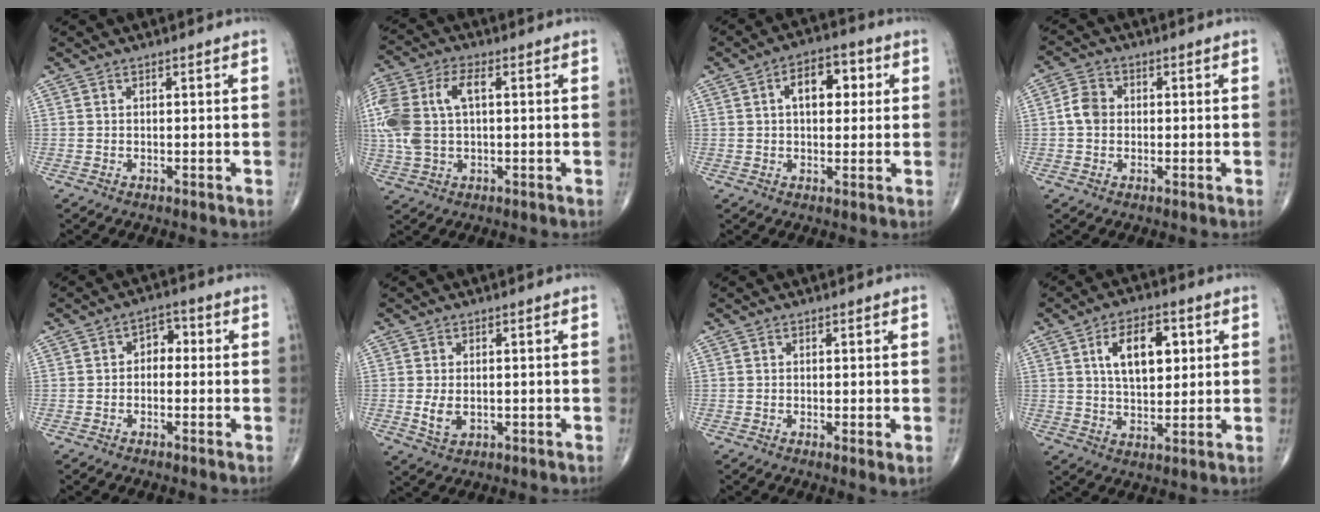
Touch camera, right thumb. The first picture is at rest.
{"total": 13.9, "force": [1.6, 7.9, 11.3], "torque": [-0.280, 0.021, 0.032]}
{"total": 5.6, "force": [1.4, 3.2, 4.4], "torque": [-0.048, 0.004, 0.018]}
{"total": 4.4, "force": [-0.1, 3.6, 2.5], "torque": [-0.041, 0.010, -0.010]}
{"total": 3.6, "force": [-0.2, 2.5, 2.5], "torque": [-0.016, 0.017, -0.017]}
{"total": 3.8, "force": [-0.4, 2.4, 2.9], "torque": [-0.056, -0.007, -0.001]}
{"total": 1.8, "force": [-0.3, 0.3, 1.7], "torque": [-0.037, -0.008, -0.006]}
{"total": 10.9, "force": [3.2, 5.8, 8.6], "torque": [-0.118, -0.007, 0.053]}